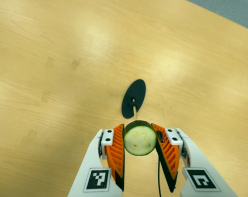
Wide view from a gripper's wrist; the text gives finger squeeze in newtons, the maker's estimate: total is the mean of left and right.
{"total": 11.9, "left": 11.1, "right": 12.7}